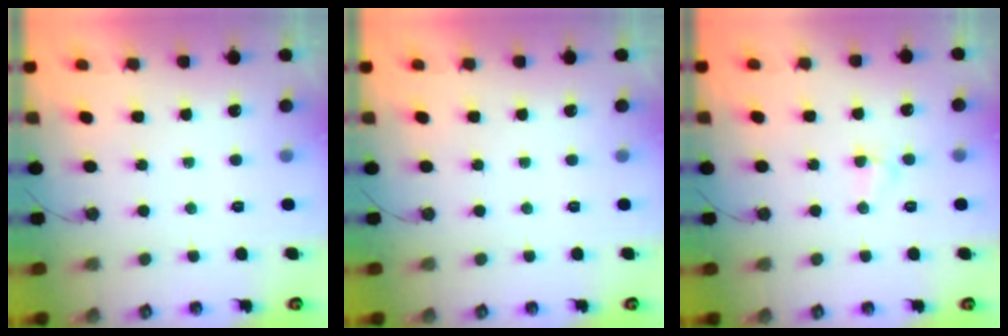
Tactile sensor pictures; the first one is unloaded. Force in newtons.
{"total": 0.0}
{"total": 3.5, "press": 3.5, "slide": 0.4}